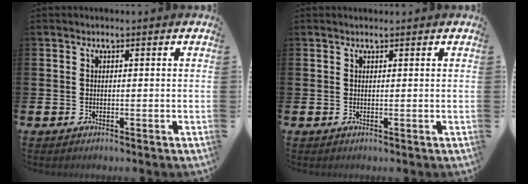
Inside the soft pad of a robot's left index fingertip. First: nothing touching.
{"total": 0.6, "force": [0.6, 0.0, 0.1], "torque": [0.001, 0.000, 0.010]}